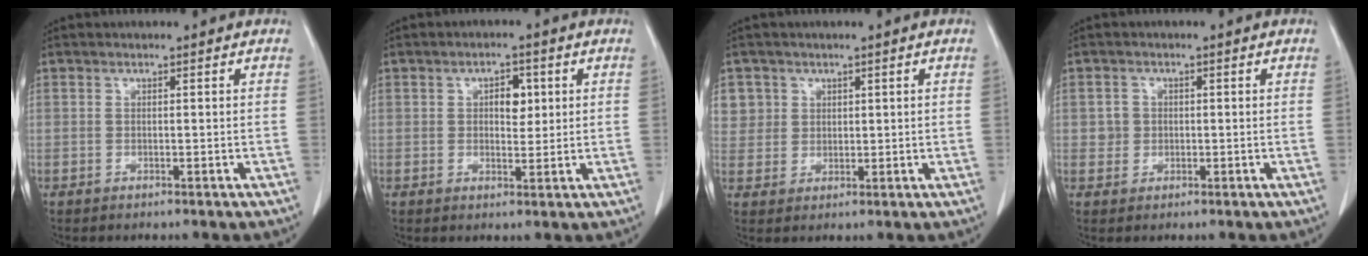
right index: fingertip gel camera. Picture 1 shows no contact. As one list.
[{"total": 3.6, "force": [0.9, 2.0, 2.9], "torque": [-0.043, 0.005, 0.015]}, {"total": 5.3, "force": [2.4, 4.7, 0.1], "torque": [0.011, 0.006, 0.050]}, {"total": 2.2, "force": [0.2, 2.2, 0.3], "torque": [-0.002, 0.003, 0.004]}]